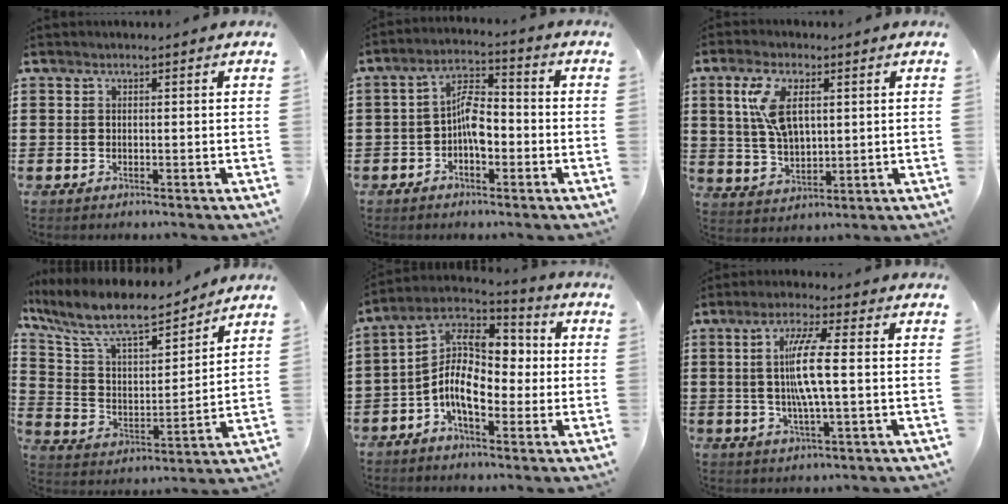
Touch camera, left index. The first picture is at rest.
{"total": 6.5, "force": [-1.7, 3.0, 5.5], "torque": [-0.110, 0.014, -0.035]}
{"total": 8.4, "force": [2.5, 4.1, 6.9], "torque": [-0.151, 0.002, 0.039]}
{"total": 9.5, "force": [7.9, 2.2, 4.9], "torque": [-0.129, -0.045, 0.135]}
{"total": 12.2, "force": [-0.5, 7.0, 10.0], "torque": [-0.227, -0.007, -0.020]}
{"total": 7.7, "force": [0.5, 0.5, 7.7], "torque": [-0.157, -0.002, -0.004]}